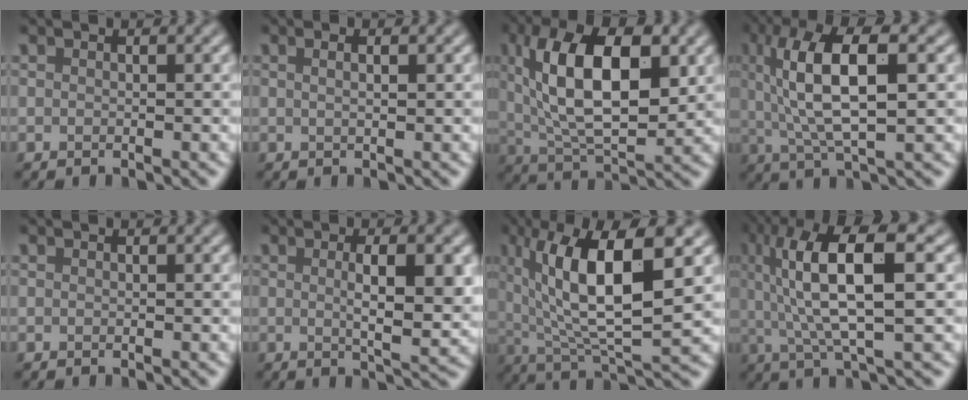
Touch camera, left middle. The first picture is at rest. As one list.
[{"total": 2.0, "force": [0.9, 0.8, 1.6], "torque": [-0.008, -0.003, -0.003]}, {"total": 11.1, "force": [2.7, 4.9, 9.6], "torque": [-0.159, 0.009, 0.041]}, {"total": 9.1, "force": [1.8, 2.8, 8.5], "torque": [-0.154, 0.007, 0.031]}, {"total": 0.0}, {"total": 5.8, "force": [0.5, 1.4, 5.6], "torque": [-0.086, -0.003, 0.012]}, {"total": 10.9, "force": [2.7, 3.1, 10.0], "torque": [-0.166, -0.001, 0.051]}, {"total": 10.3, "force": [1.8, 2.7, 9.8], "torque": [-0.174, 0.014, 0.035]}]